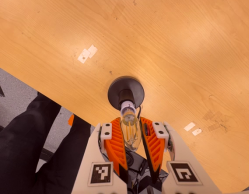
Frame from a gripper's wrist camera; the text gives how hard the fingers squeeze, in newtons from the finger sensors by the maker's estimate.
{"total": 14.1, "left": 15.6, "right": 12.5}